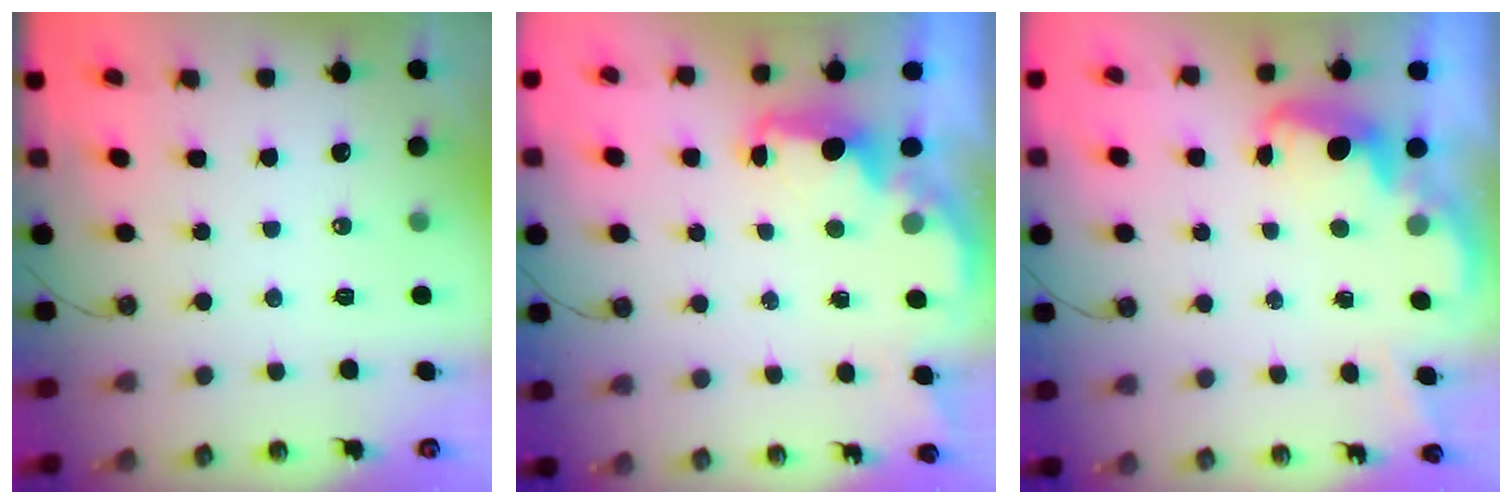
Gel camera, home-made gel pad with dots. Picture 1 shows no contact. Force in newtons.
{"total": 2.2, "press": 2.1, "slide": 0.8}
{"total": 2.5, "press": 2.5, "slide": 0.6}